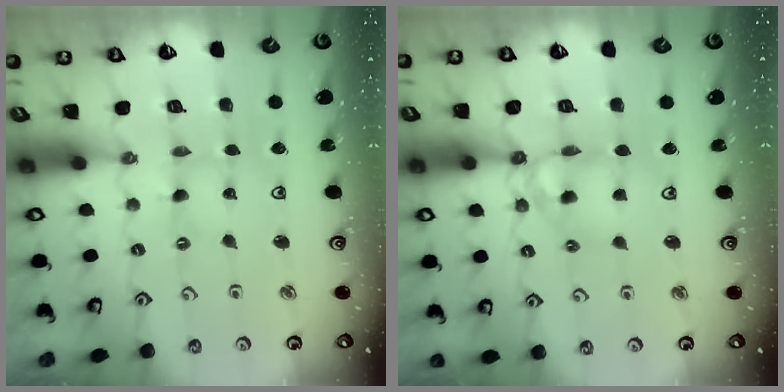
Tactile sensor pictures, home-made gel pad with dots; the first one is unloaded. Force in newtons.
{"total": 10.7, "press": 10.6, "slide": 1.0}